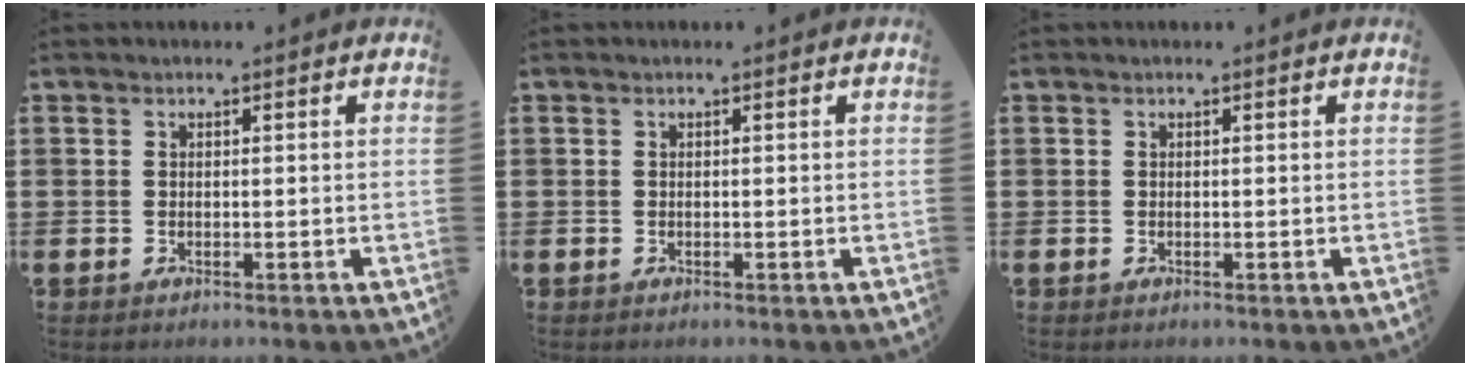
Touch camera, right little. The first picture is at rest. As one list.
[{"total": 0.0}, {"total": 0.0}]